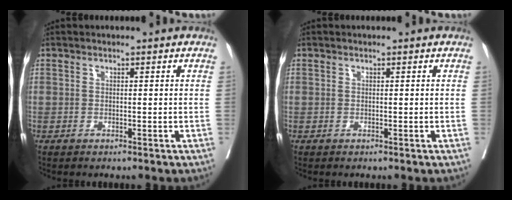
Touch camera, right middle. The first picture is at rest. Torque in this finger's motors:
{"motor_torque": [0.11, -0.06, -0.06, -0.04]}